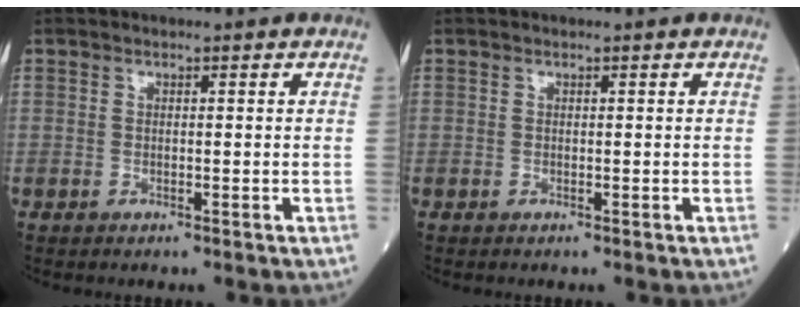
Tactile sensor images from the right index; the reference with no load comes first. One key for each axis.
{"total": 0.0}